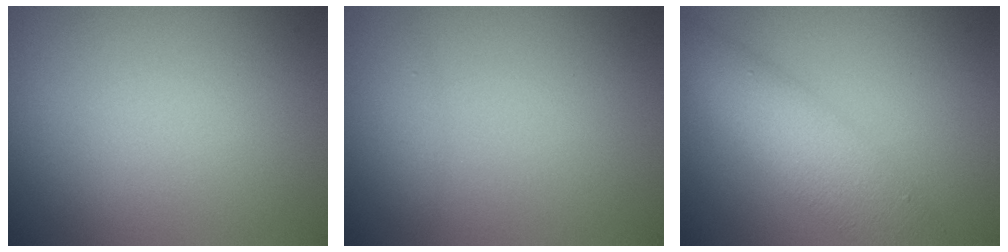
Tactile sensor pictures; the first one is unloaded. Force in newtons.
{"total": 0.6, "press": 0.6, "slide": 0.1}
{"total": 6.1, "press": 6.1, "slide": 0.3}